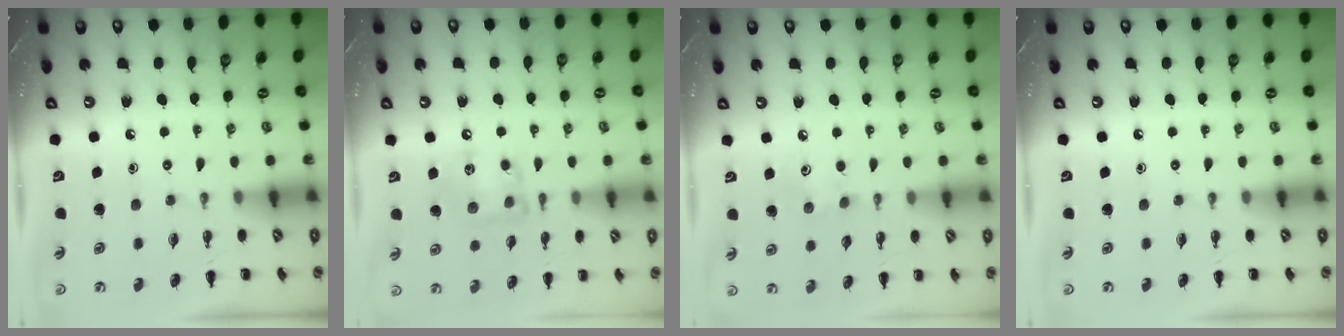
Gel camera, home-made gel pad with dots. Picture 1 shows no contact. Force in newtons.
{"total": 10.8, "press": 10.8, "slide": 0.6}
{"total": 4.0, "press": 3.9, "slide": 0.9}
{"total": 0.0}